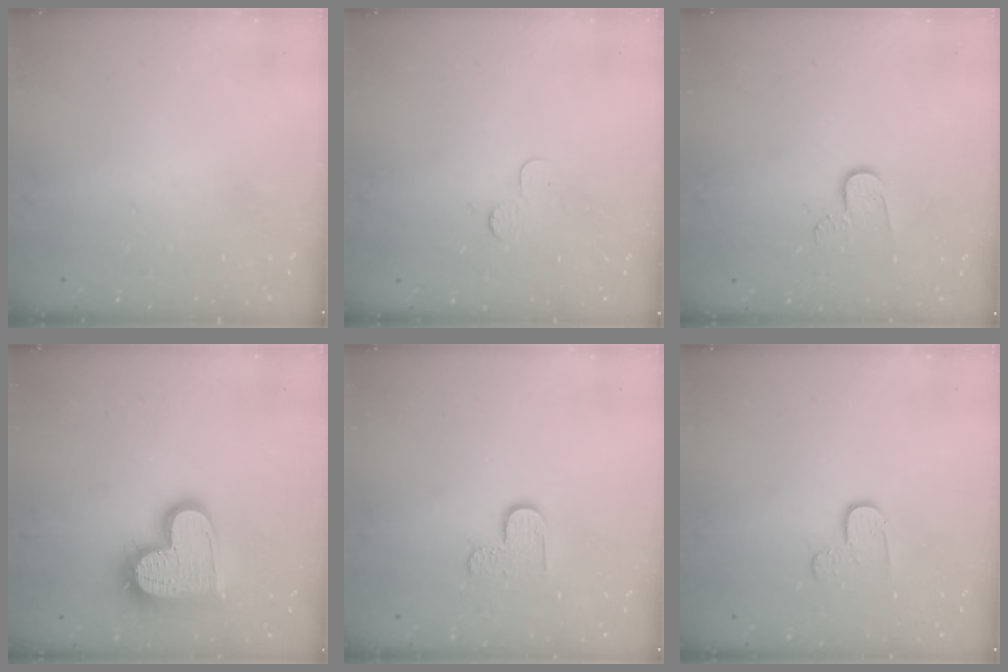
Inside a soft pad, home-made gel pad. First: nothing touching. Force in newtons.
{"total": 2.3, "press": 2.3, "slide": 0.2}
{"total": 7.0, "press": 7.0, "slide": 0.5}
{"total": 18.2, "press": 18.1, "slide": 1.3}
{"total": 5.9, "press": 5.8, "slide": 0.6}
{"total": 3.3, "press": 3.3, "slide": 0.3}